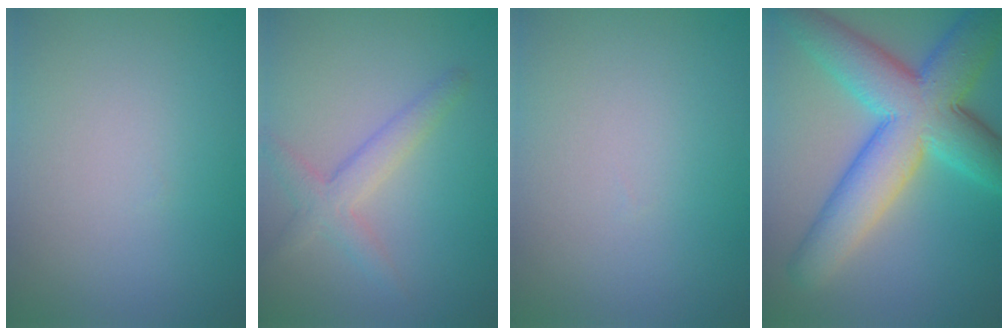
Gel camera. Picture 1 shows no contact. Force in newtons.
{"total": 2.7, "press": 2.7, "slide": 0.1}
{"total": 0.0}
{"total": 10.9, "press": 10.9, "slide": 0.1}